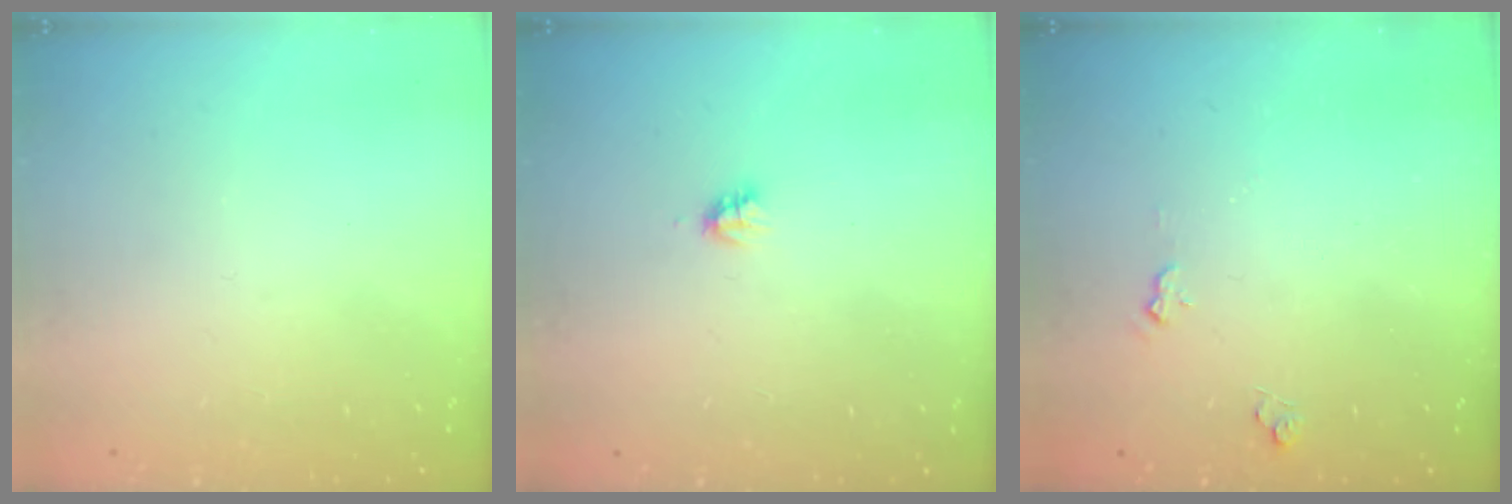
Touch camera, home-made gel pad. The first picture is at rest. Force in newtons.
{"total": 2.7, "press": 2.7, "slide": 0.2}
{"total": 4.7, "press": 4.7, "slide": 0.5}